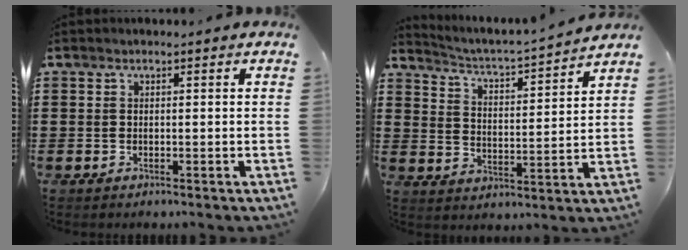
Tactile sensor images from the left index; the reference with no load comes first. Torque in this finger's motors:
{"motor_torque": [1.08, -1.06, 0.06, 0.00]}